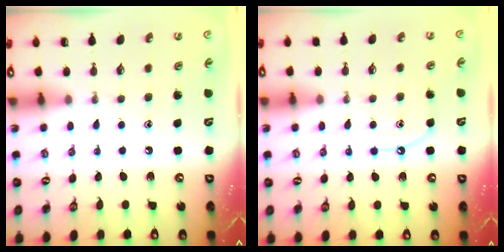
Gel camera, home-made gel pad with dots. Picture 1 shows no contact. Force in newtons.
{"total": 6.6, "press": 6.6, "slide": 0.8}